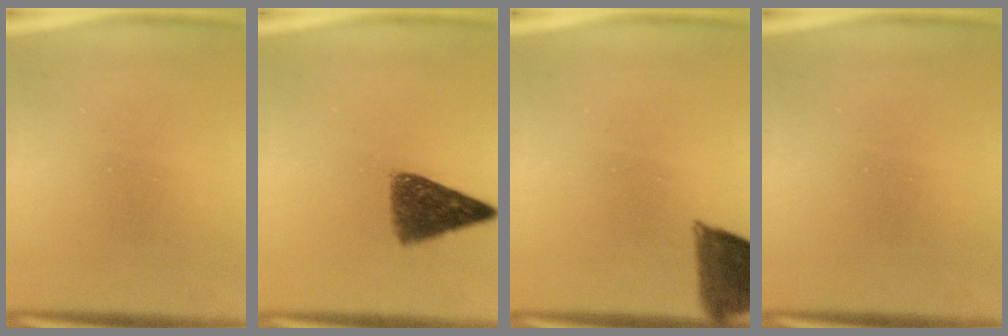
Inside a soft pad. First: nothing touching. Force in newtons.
{"total": 7.0}
{"total": 9.9}
{"total": 0.0}